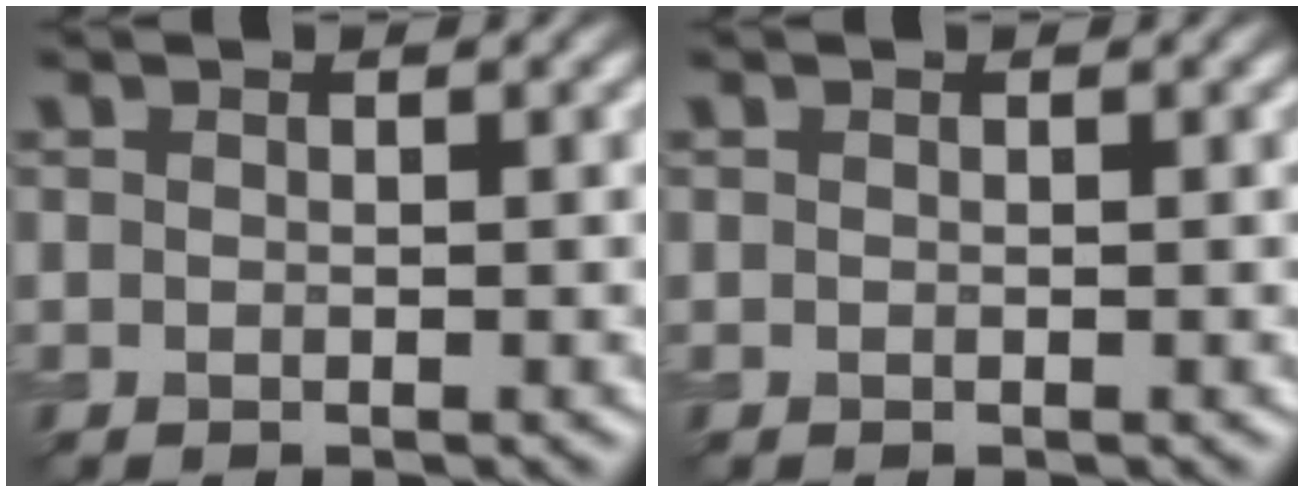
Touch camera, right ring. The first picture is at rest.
{"total": 0.0}